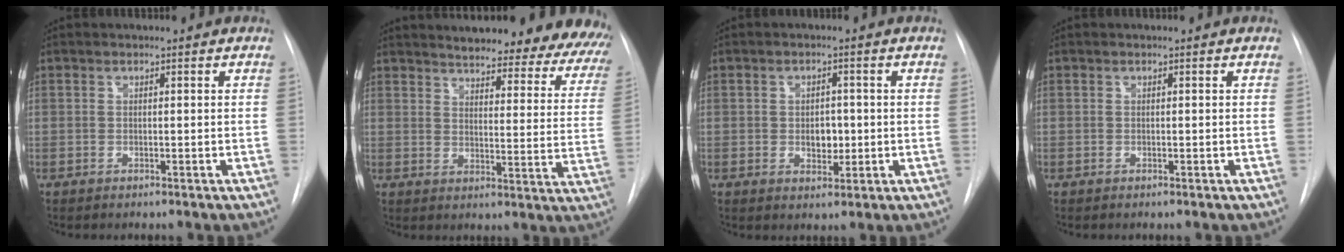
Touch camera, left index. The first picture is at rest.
{"total": 28.3, "force": [25.5, 5.5, 10.9], "torque": [-0.154, -0.096, 0.284]}
{"total": 3.4, "force": [-0.2, 2.3, 2.6], "torque": [-0.034, 0.001, 0.002]}
{"total": 0.0}